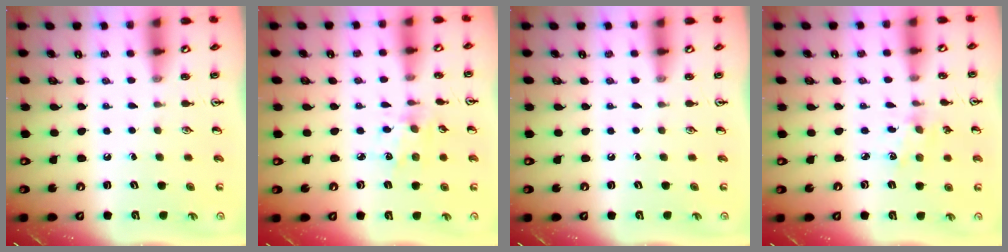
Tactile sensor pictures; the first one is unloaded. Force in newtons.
{"total": 2.5, "press": 2.4, "slide": 0.6}
{"total": 0.0}
{"total": 2.6, "press": 2.5, "slide": 0.5}